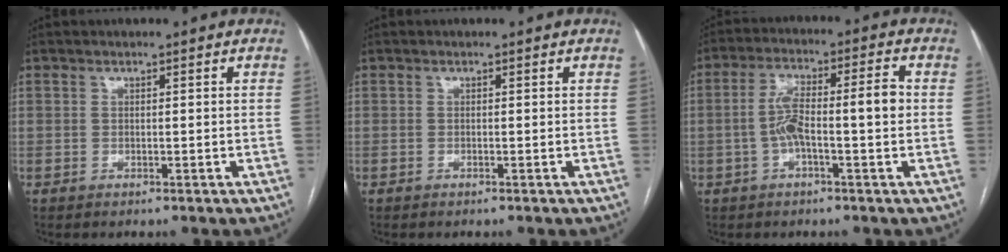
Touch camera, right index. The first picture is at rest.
{"total": 0.0}
{"total": 8.3, "force": [-0.7, 1.4, 8.1], "torque": [-0.148, 0.033, -0.011]}